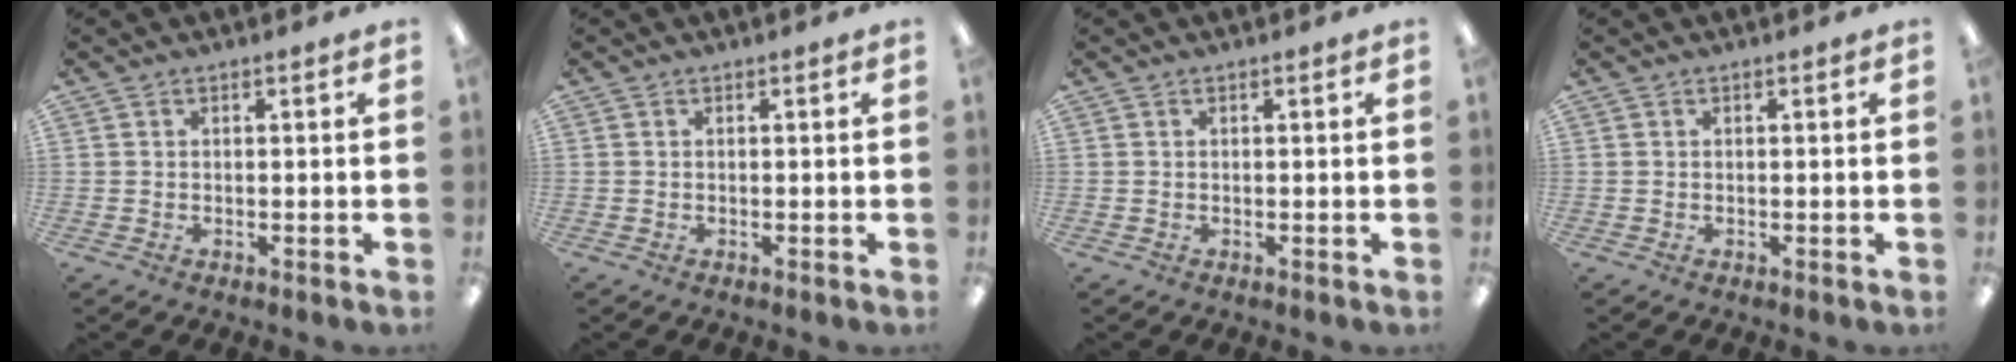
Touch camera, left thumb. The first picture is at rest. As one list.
[{"total": 0.0}, {"total": 0.0}, {"total": 0.0}]